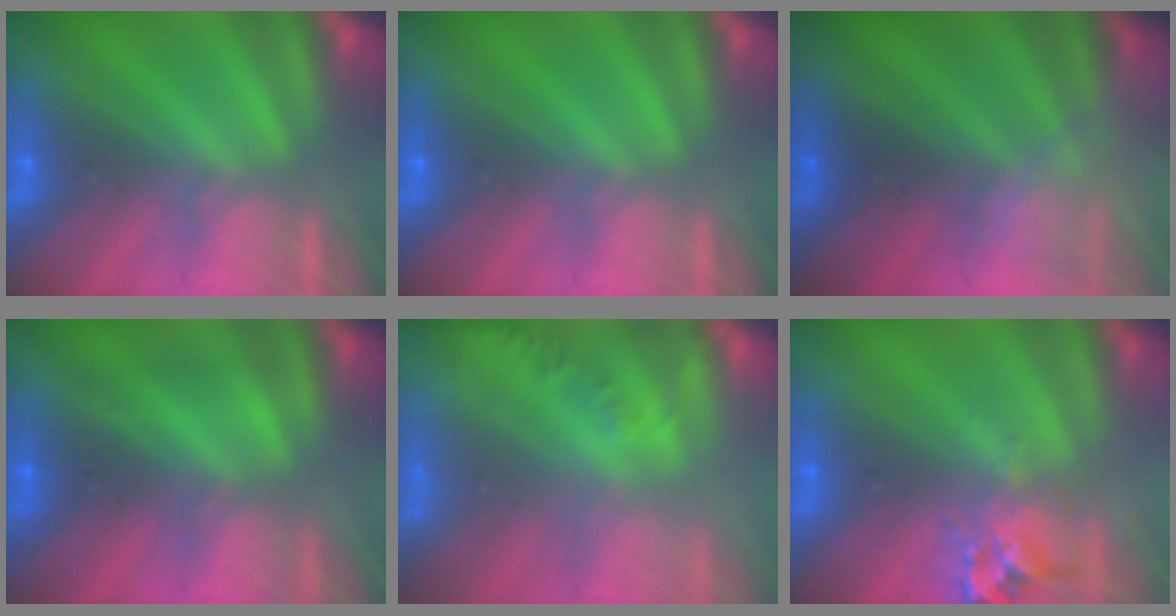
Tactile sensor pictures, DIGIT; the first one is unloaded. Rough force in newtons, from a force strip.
{"total": 0.0}
{"total": 2.4}
{"total": 1.8}
{"total": 1.3}
{"total": 2.5}